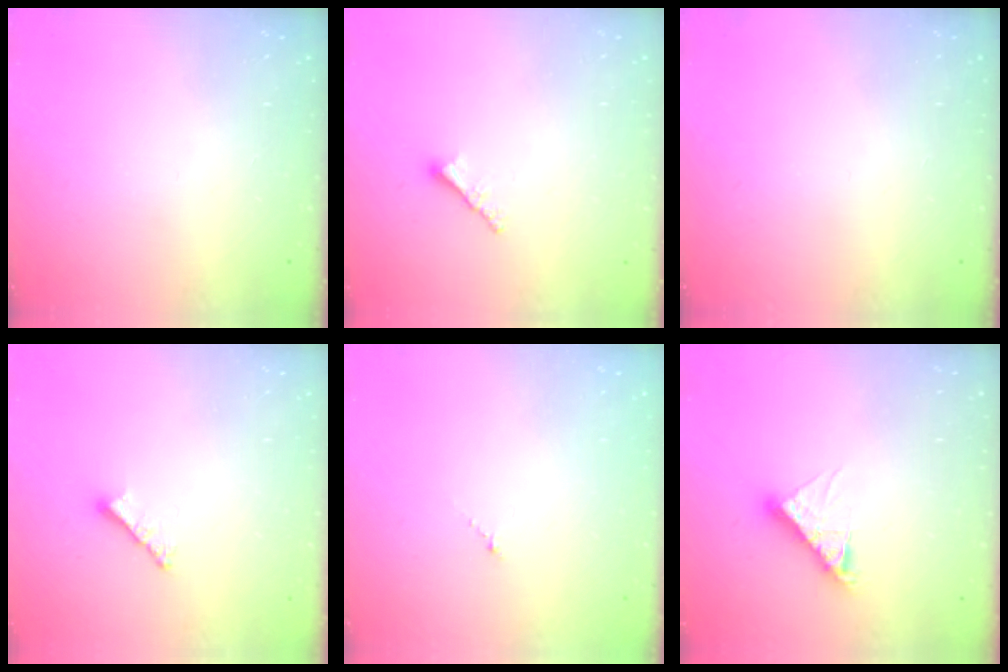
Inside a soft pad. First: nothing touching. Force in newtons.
{"total": 1.9, "press": 1.9, "slide": 0.5}
{"total": 0.0}
{"total": 3.2, "press": 3.2, "slide": 0.7}
{"total": 0.0}
{"total": 8.3, "press": 8.3, "slide": 0.5}